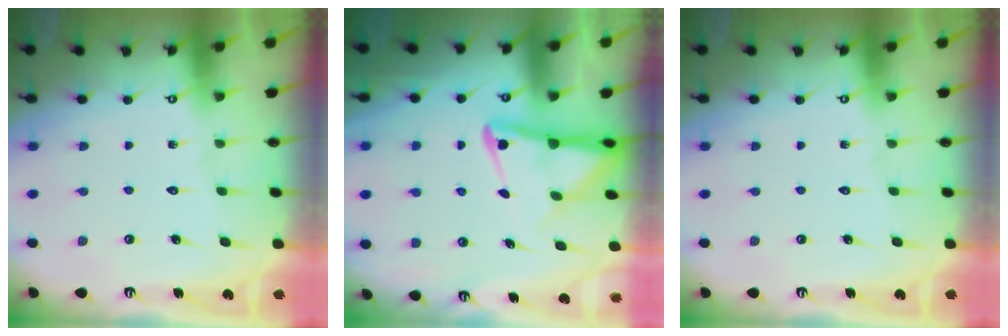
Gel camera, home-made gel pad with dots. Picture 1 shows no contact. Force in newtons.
{"total": 7.4, "press": 7.3, "slide": 0.8}
{"total": 0.0}